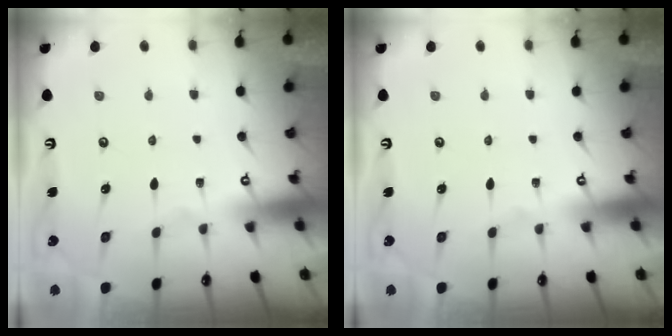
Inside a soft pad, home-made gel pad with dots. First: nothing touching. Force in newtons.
{"total": 0.0}